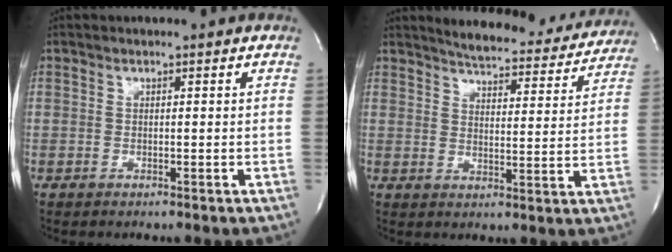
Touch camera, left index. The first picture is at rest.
{"total": 16.1, "force": [15.2, 3.2, 4.0], "torque": [-0.039, -0.027, 0.180]}